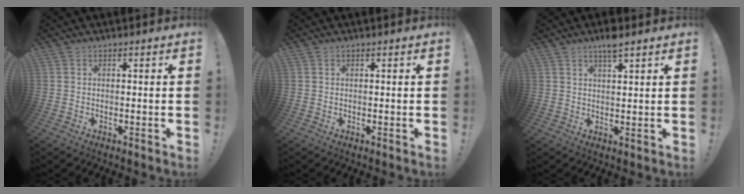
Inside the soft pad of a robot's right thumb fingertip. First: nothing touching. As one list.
[{"total": 0.0}, {"total": 4.2, "force": [3.1, 0.3, 2.9], "torque": [-0.048, -0.013, 0.050]}]